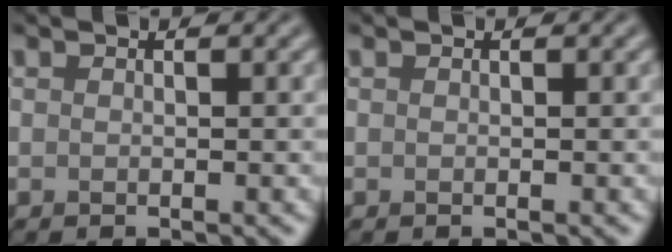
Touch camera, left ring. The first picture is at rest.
{"total": 0.0}